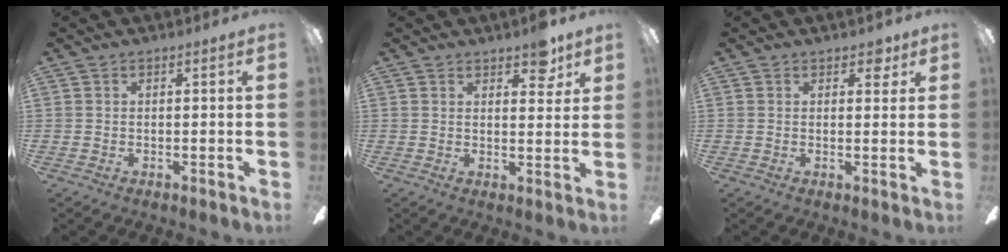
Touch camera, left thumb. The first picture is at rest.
{"total": 6.0, "force": [4.4, 2.8, 3.0], "torque": [-0.021, -0.019, 0.071]}
{"total": 3.4, "force": [2.1, 1.9, 1.8], "torque": [-0.007, -0.007, 0.032]}